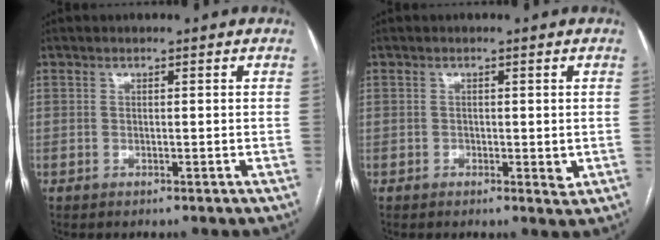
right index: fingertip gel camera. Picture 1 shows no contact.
{"total": 2.1, "force": [-0.4, 1.2, 1.6], "torque": [-0.019, 0.000, -0.005]}